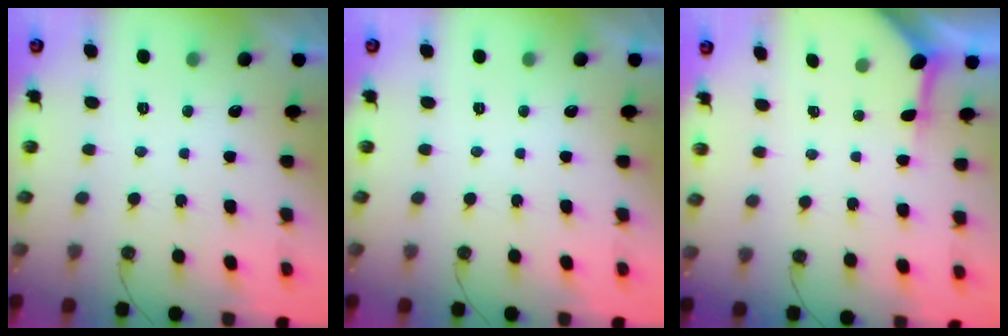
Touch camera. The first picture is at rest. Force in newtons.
{"total": 0.0}
{"total": 4.5, "press": 4.5, "slide": 0.2}